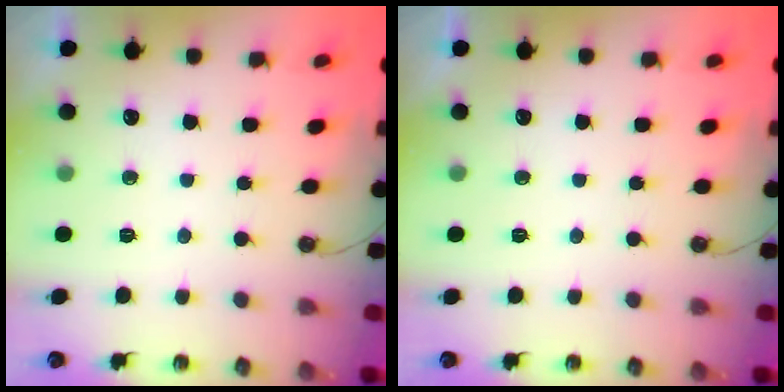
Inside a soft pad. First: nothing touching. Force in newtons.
{"total": 0.0}